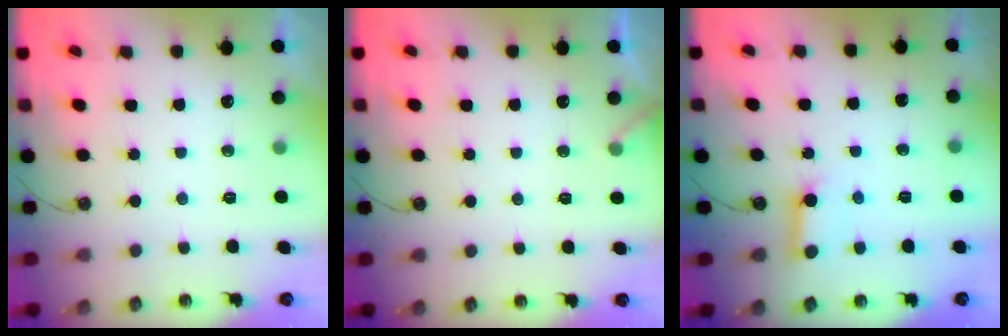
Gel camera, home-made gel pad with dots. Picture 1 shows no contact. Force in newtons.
{"total": 3.6, "press": 3.6, "slide": 0.4}
{"total": 6.0, "press": 5.9, "slide": 0.6}